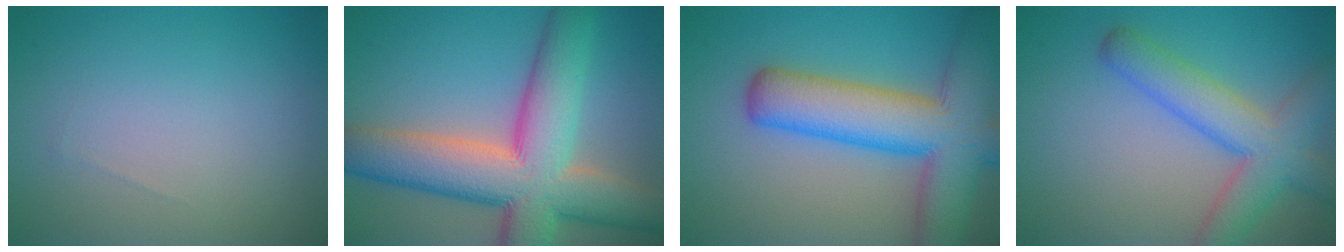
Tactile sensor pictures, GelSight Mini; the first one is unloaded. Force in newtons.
{"total": 12.7, "press": 12.7, "slide": 0.7}
{"total": 11.1, "press": 11.1, "slide": 0.7}
{"total": 6.5, "press": 6.4, "slide": 0.3}